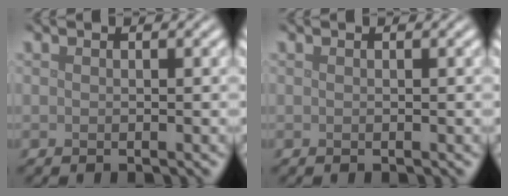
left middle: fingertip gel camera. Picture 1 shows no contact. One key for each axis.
{"total": 0.0}